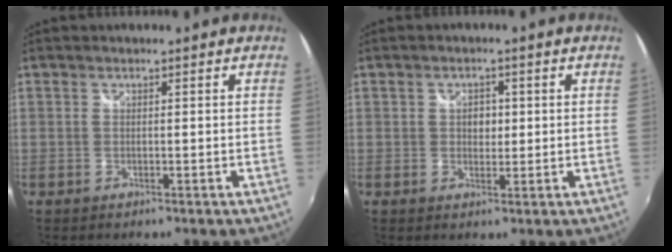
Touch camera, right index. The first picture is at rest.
{"total": 2.6, "force": [0.2, 2.1, 1.4], "torque": [-0.018, 0.005, 0.002]}